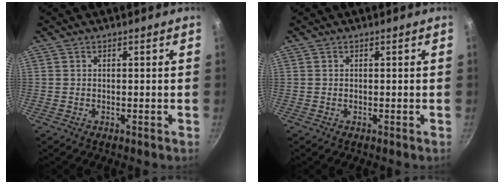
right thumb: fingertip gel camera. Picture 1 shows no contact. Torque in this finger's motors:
{"motor_torque": [-0.06, 0.04, 0.01, 0.01, 0.00]}